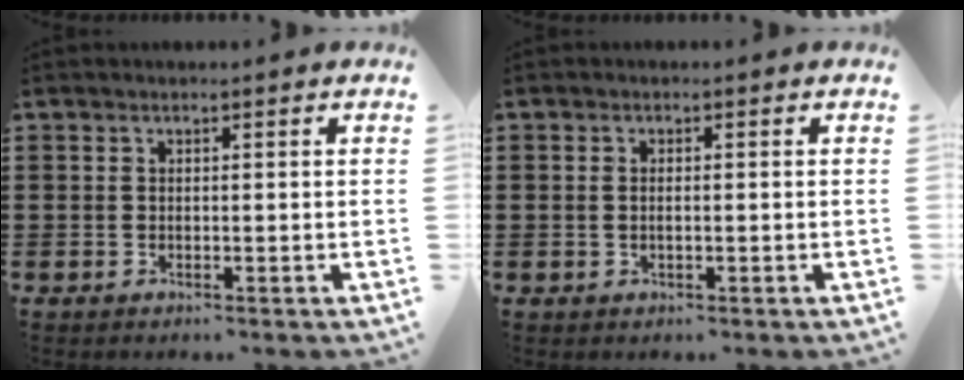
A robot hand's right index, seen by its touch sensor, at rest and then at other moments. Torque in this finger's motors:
{"motor_torque": [-0.57, 1.57, -0.06, -0.01]}